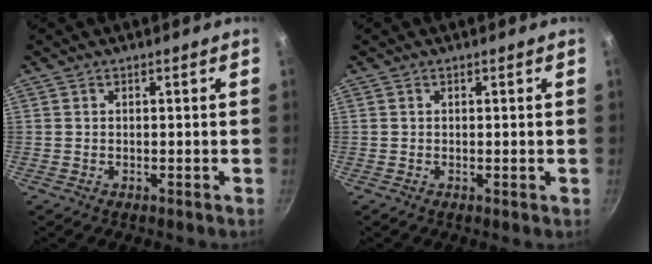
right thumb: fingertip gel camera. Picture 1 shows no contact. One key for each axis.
{"total": 0.0}